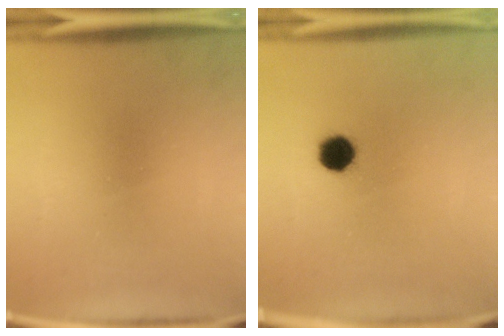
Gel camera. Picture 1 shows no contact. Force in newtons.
{"total": 5.2}